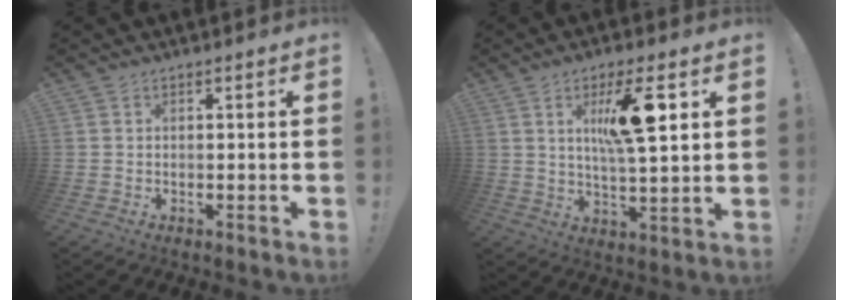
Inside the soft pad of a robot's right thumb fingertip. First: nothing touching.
{"total": 13.7, "force": [4.9, 2.8, 12.4], "torque": [-0.194, -0.014, 0.069]}